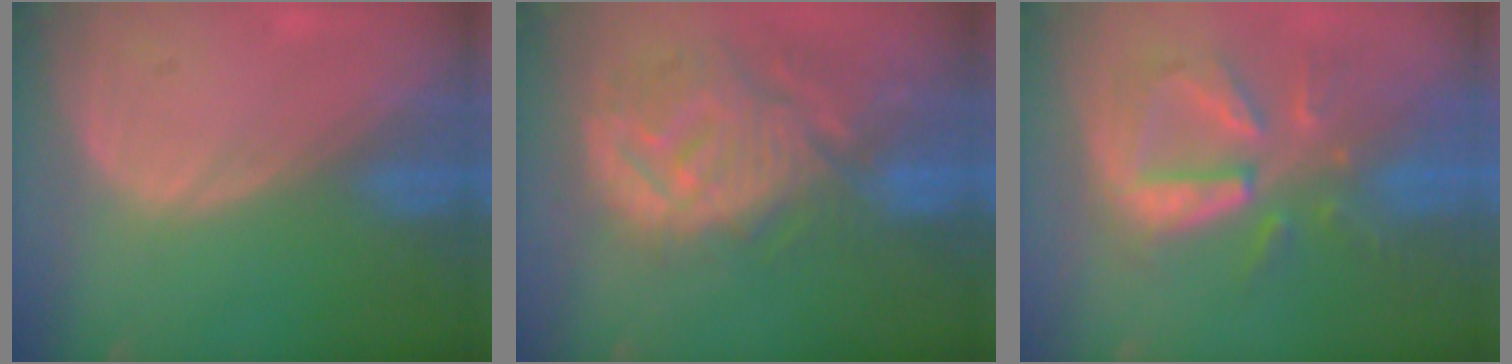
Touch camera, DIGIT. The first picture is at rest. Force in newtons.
{"total": 12.4, "press": 11.1, "slide": 5.6}
{"total": 9.9, "press": 9.0, "slide": 4.1}